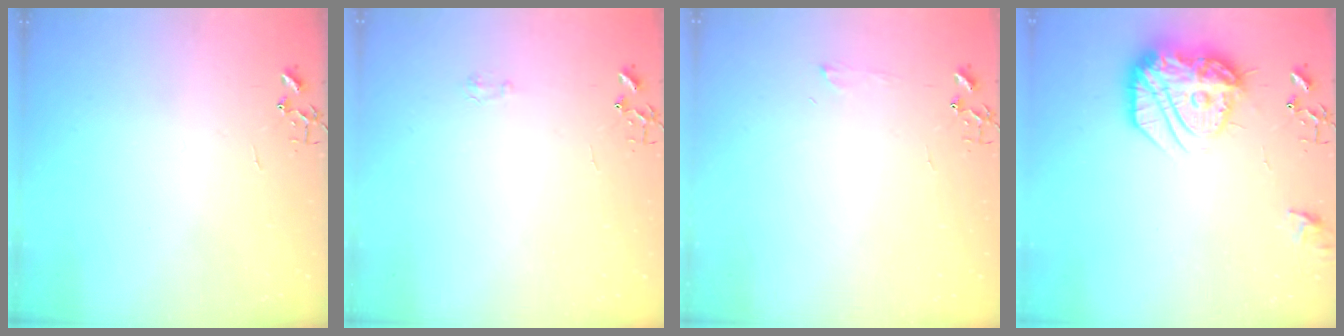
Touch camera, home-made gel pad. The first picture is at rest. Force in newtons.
{"total": 4.1, "press": 4.0, "slide": 0.7}
{"total": 4.2, "press": 4.2, "slide": 0.6}
{"total": 17.7, "press": 17.7, "slide": 1.2}